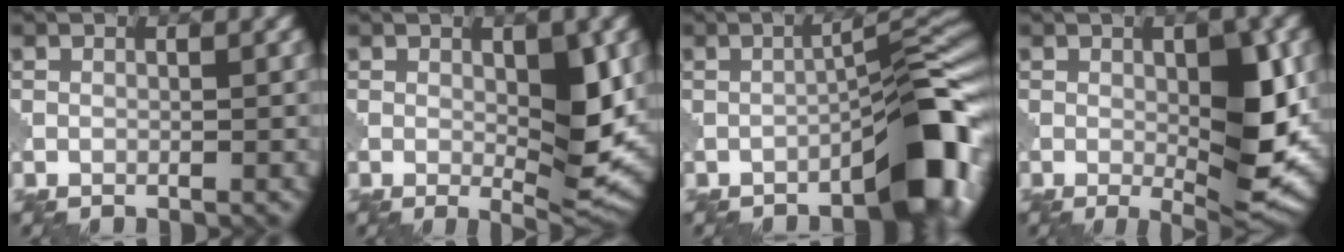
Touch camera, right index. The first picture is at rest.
{"total": 6.6, "force": [0.5, 2.0, 6.3], "torque": [-0.089, -0.009, 0.018]}
{"total": 7.5, "force": [-4.1, 1.5, 6.1], "torque": [-0.075, 0.018, -0.058]}
{"total": 8.6, "force": [-0.1, 2.3, 8.3], "torque": [-0.118, -0.008, 0.009]}